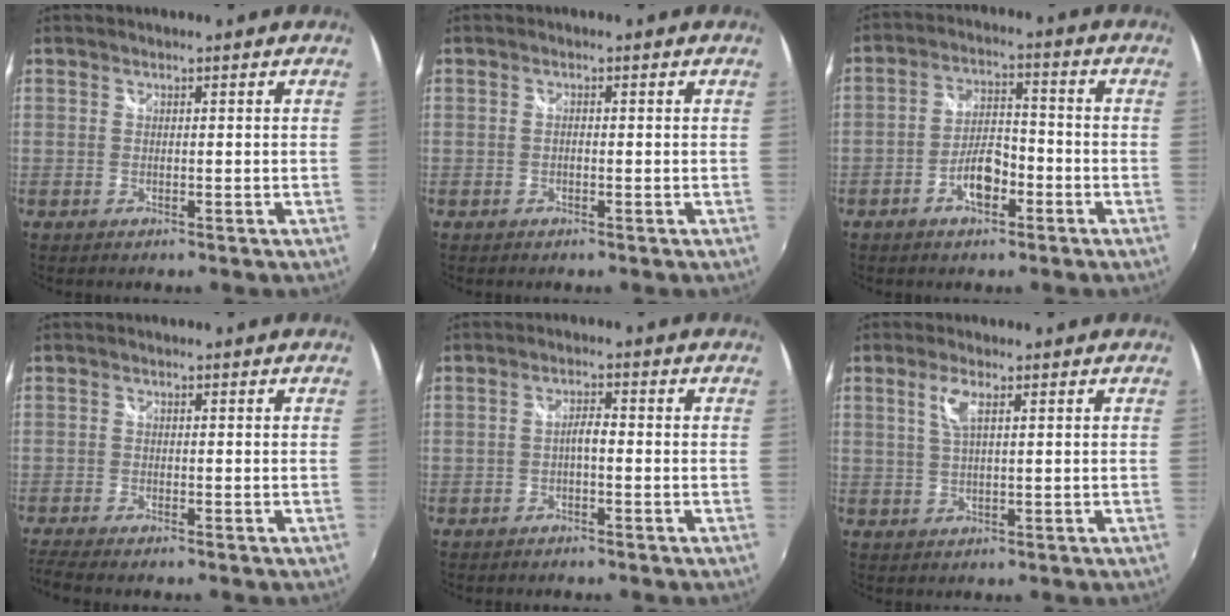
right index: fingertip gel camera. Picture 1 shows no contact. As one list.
[{"total": 1.3, "force": [-0.7, 0.5, 0.9], "torque": [-0.019, 0.003, -0.015]}, {"total": 6.9, "force": [-3.5, 3.3, 5.0], "torque": [-0.097, 0.010, -0.056]}, {"total": 4.1, "force": [-3.5, 0.5, 2.1], "torque": [-0.058, -0.018, -0.066]}, {"total": 2.1, "force": [-0.9, 0.6, 1.8], "torque": [-0.036, 0.006, -0.016]}, {"total": 3.6, "force": [1.4, 0.8, 3.2], "torque": [-0.063, 0.002, 0.027]}]